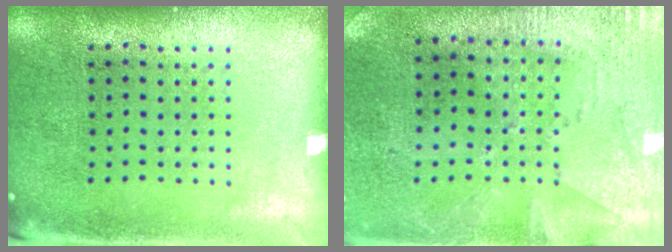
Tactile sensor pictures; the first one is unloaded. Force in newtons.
{"total": 2.8, "press": 2.2, "slide": 1.6}